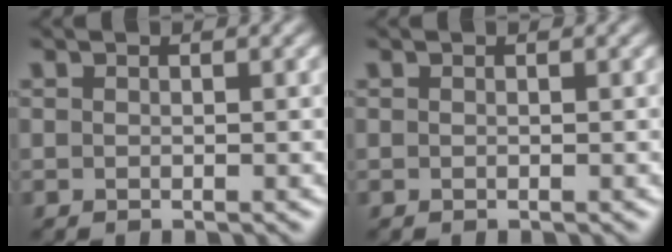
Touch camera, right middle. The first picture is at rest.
{"total": 0.0}